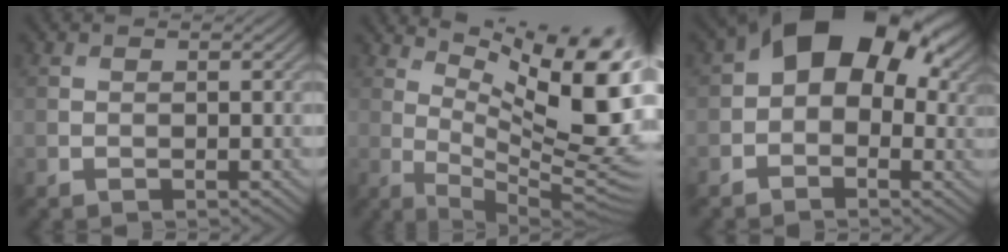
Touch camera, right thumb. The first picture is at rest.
{"total": 16.7, "force": [6.1, 5.2, 14.6], "torque": [-0.216, 0.009, 0.106]}
{"total": 13.2, "force": [3.0, 8.5, 9.6], "torque": [-0.126, 0.013, 0.035]}